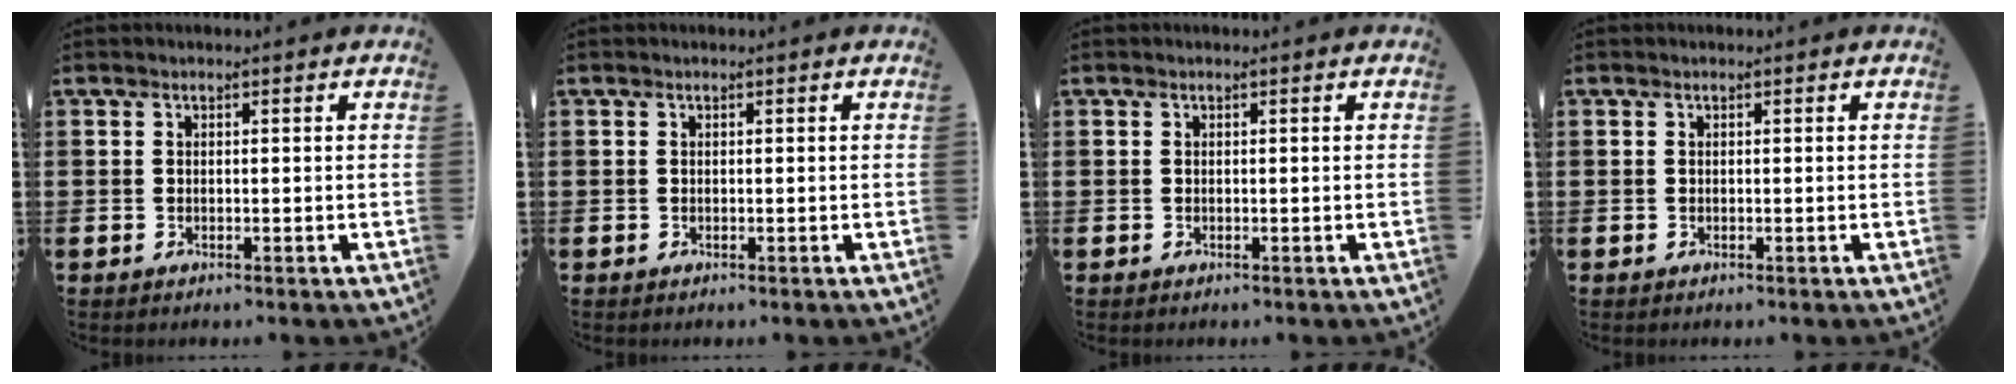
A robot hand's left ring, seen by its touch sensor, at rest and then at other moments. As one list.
[{"total": 0.0}, {"total": 0.0}, {"total": 0.0}]